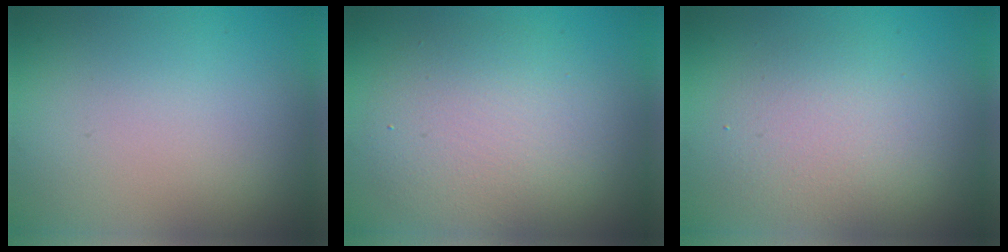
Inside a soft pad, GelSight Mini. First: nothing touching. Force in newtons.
{"total": 5.8, "press": 5.8, "slide": 0.4}
{"total": 3.8, "press": 3.8, "slide": 0.1}